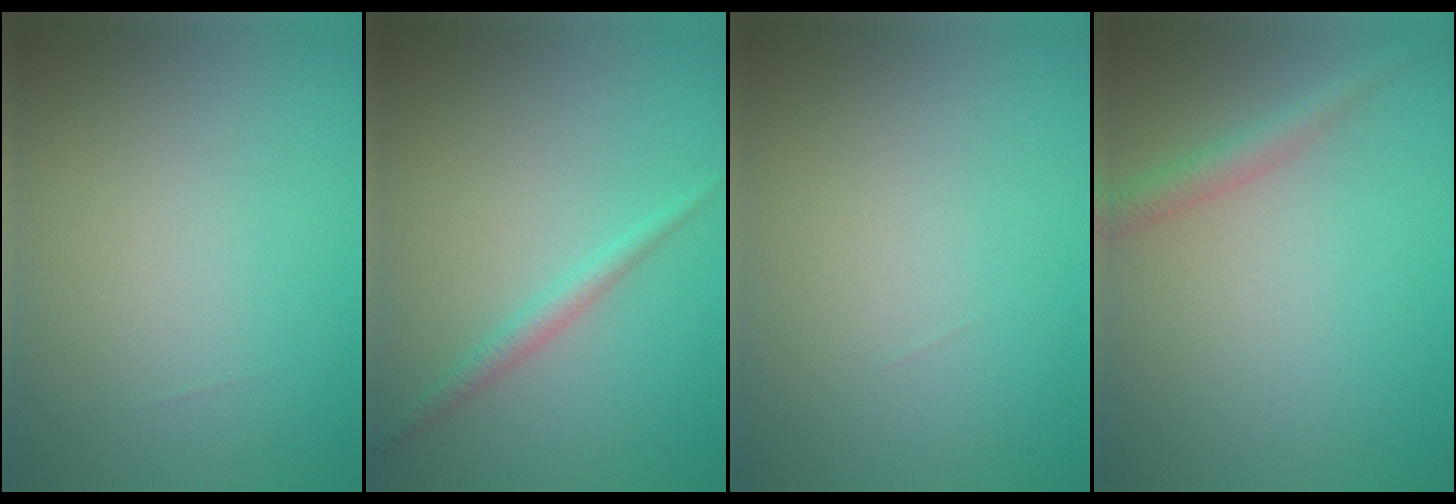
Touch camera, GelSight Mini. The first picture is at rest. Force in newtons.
{"total": 1.6, "press": 1.6, "slide": 0.1}
{"total": 0.0}
{"total": 2.1, "press": 2.1, "slide": 0.1}